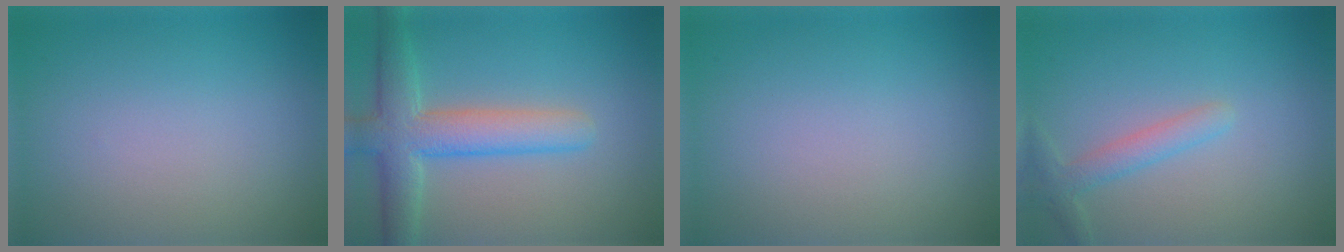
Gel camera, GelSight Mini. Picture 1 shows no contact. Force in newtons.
{"total": 5.8, "press": 5.8, "slide": 0.2}
{"total": 0.0}
{"total": 2.1, "press": 2.1, "slide": 0.1}